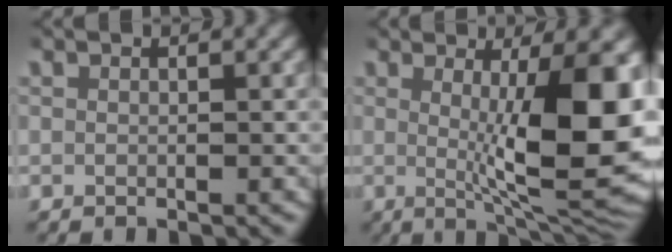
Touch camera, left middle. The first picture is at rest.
{"total": 12.6, "force": [0.5, 4.1, 11.9], "torque": [-0.159, -0.025, 0.026]}